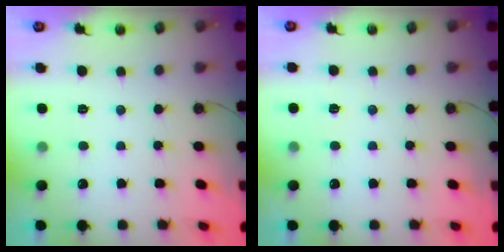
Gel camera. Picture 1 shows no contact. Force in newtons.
{"total": 2.4, "press": 2.3, "slide": 0.6}